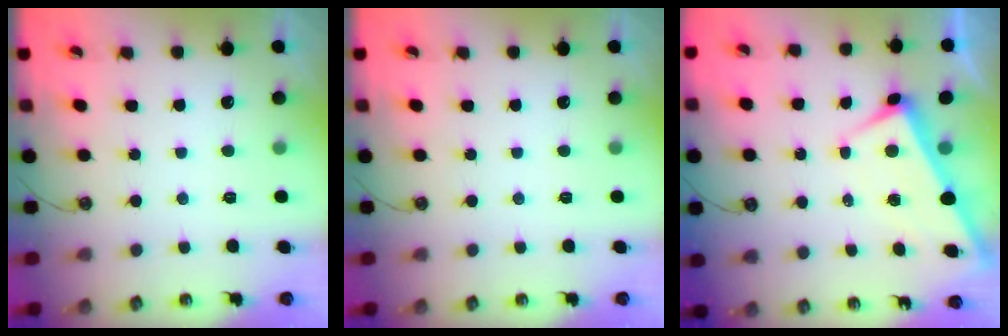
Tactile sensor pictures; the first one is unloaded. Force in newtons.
{"total": 0.0}
{"total": 2.8, "press": 2.7, "slide": 0.6}